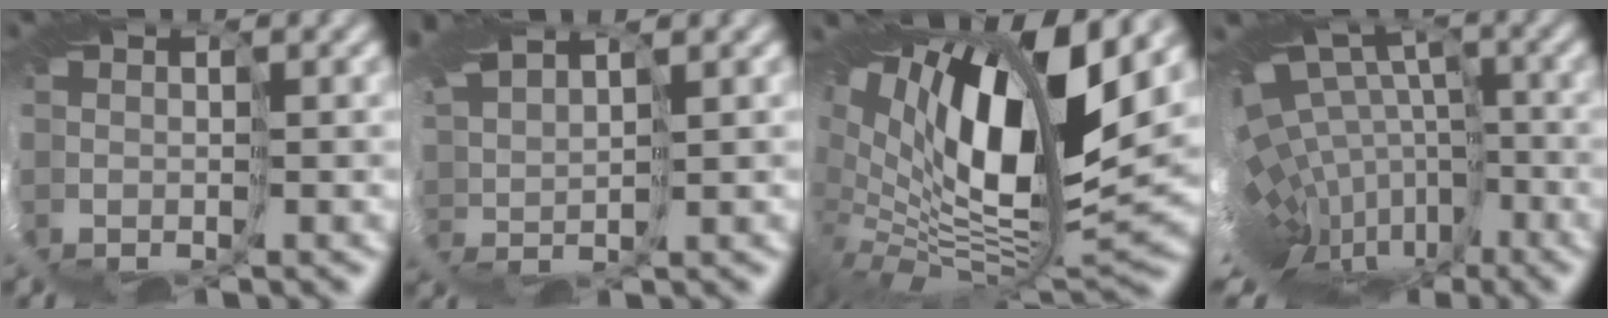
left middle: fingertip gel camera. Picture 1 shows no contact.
{"total": 3.9, "force": [3.8, -0.6, 0.8], "torque": [-0.042, 0.010, 0.067]}
{"total": 12.6, "force": [5.7, 4.3, 10.4], "torque": [-0.219, 0.005, 0.100]}
{"total": 11.8, "force": [-5.8, 6.9, 7.7], "torque": [-0.120, 0.005, -0.056]}